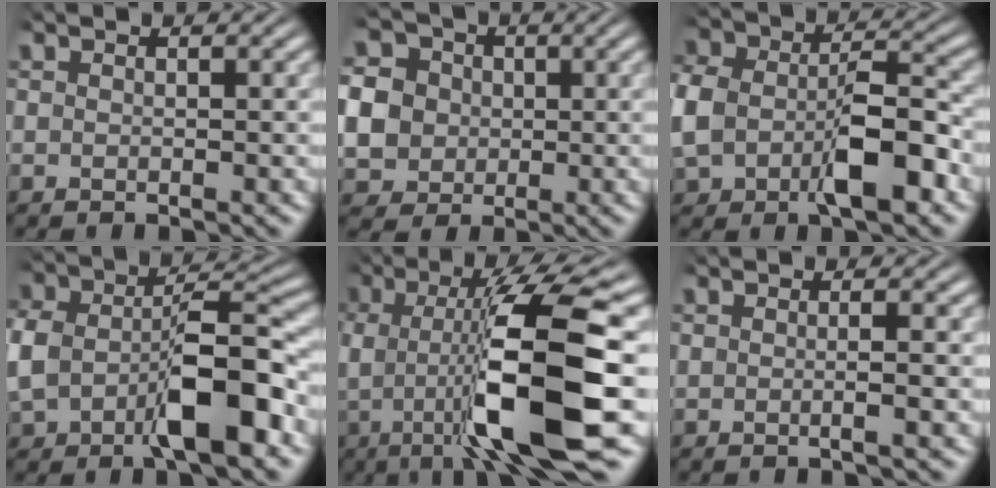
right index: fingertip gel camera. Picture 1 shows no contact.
{"total": 11.6, "force": [0.4, 10.6, 4.7], "torque": [-0.124, -0.035, 0.005]}
{"total": 7.3, "force": [-1.7, 5.0, 5.0], "torque": [-0.110, -0.012, -0.020]}
{"total": 7.5, "force": [-1.7, 4.2, 6.0], "torque": [-0.122, -0.005, -0.019]}
{"total": 12.5, "force": [0.2, 3.1, 12.1], "torque": [-0.193, 0.004, 0.006]}
{"total": 1.1, "force": [0.2, 0.3, 1.0], "torque": [-0.018, 0.006, -0.001]}